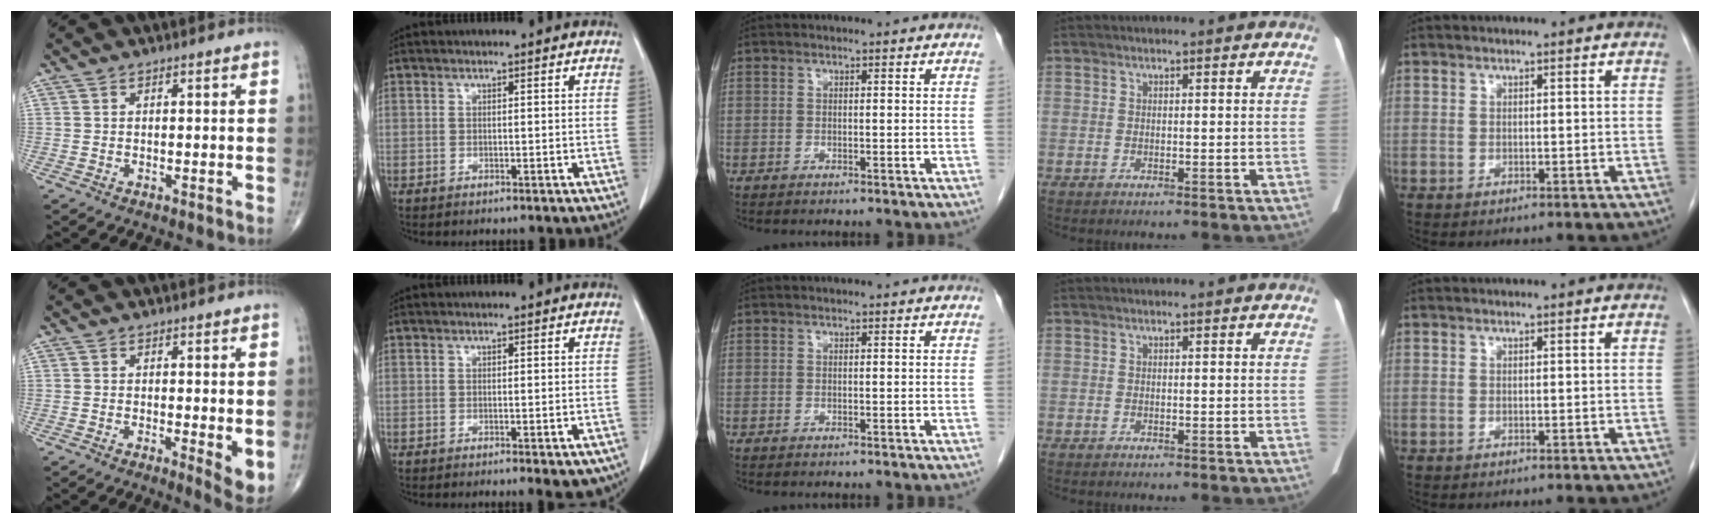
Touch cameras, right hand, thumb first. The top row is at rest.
{"thumb": {"total": 4.7, "force": [0.3, 1.4, 4.5], "torque": [-0.058, -0.015, 0.004]}, "index": {"total": 3.4, "force": [-2.0, 0.8, 2.6], "torque": [-0.022, -0.005, -0.022]}}